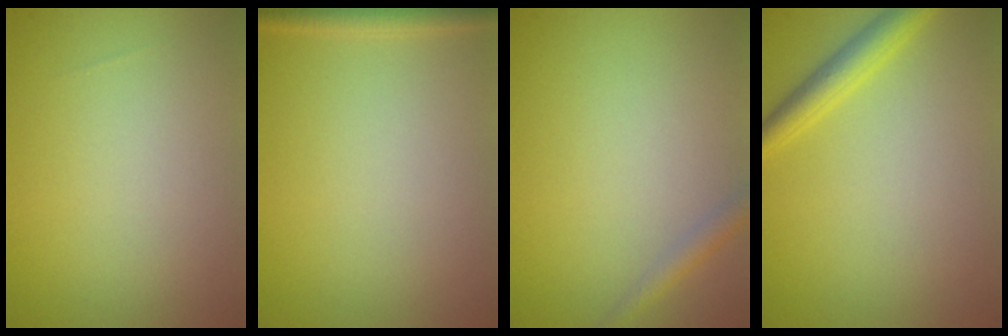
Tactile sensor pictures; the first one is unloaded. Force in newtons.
{"total": 1.4, "press": 1.4, "slide": 0.1}
{"total": 1.4, "press": 1.4, "slide": 0.1}
{"total": 2.6, "press": 2.6, "slide": 0.2}